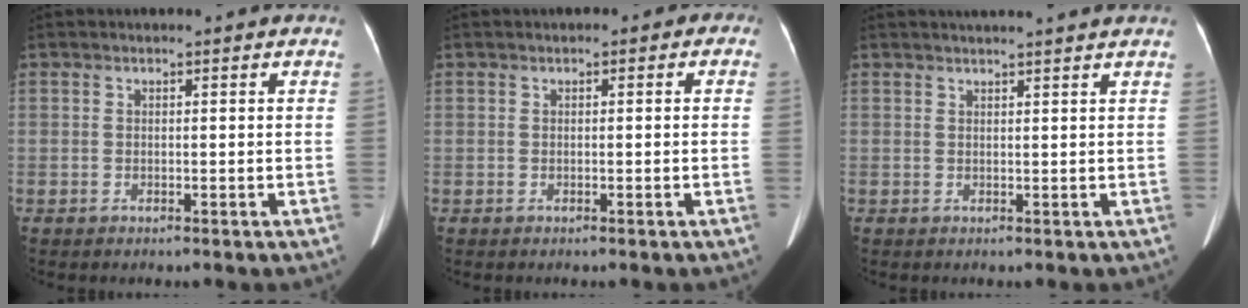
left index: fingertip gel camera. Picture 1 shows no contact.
{"total": 1.0, "force": [-0.3, 0.8, 0.6], "torque": [0.003, 0.011, -0.010]}
{"total": 6.5, "force": [6.0, -0.3, 2.5], "torque": [-0.029, 0.026, 0.065]}